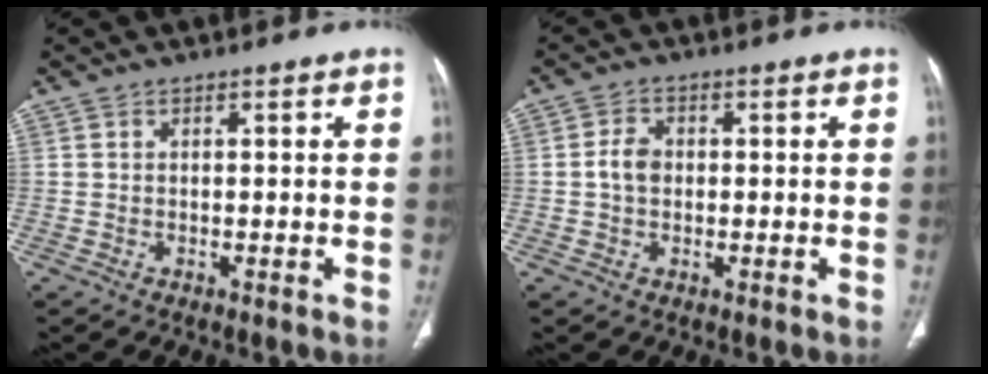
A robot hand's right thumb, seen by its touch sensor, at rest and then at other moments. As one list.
[{"total": 3.7, "force": [0.0, 2.8, 2.4], "torque": [-0.042, 0.009, -0.005]}]